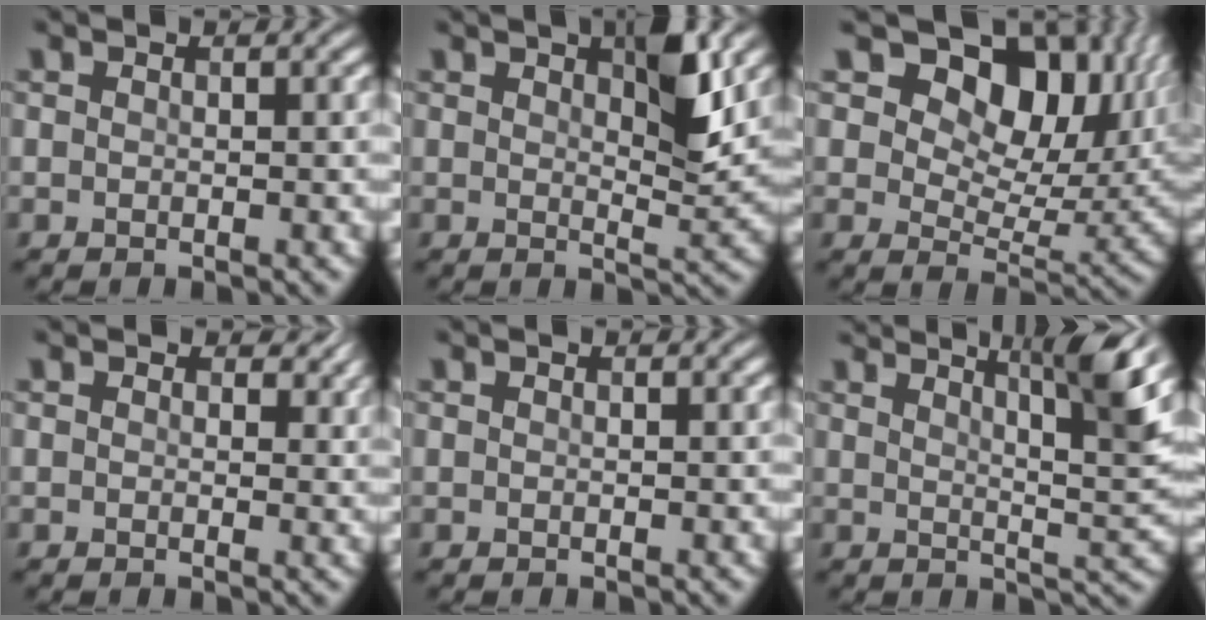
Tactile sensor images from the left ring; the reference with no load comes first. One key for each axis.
{"total": 4.2, "fx": 2.3, "fy": 0.9, "fz": 3.5, "tx": -0.049, "ty": -0.001, "tz": 0.032}
{"total": 12.1, "fx": 6.4, "fy": 7.0, "fz": 7.4, "tx": -0.108, "ty": 0.002, "tz": 0.097}
{"total": 0.8, "fx": 0.7, "fy": 0.3, "fz": -0.2, "tx": 0.007, "ty": -0.003, "tz": 0.004}
{"total": 0.0}
{"total": 5.9, "fx": 3.9, "fy": 0.3, "fz": 4.4, "tx": -0.054, "ty": 0.005, "tz": 0.060}